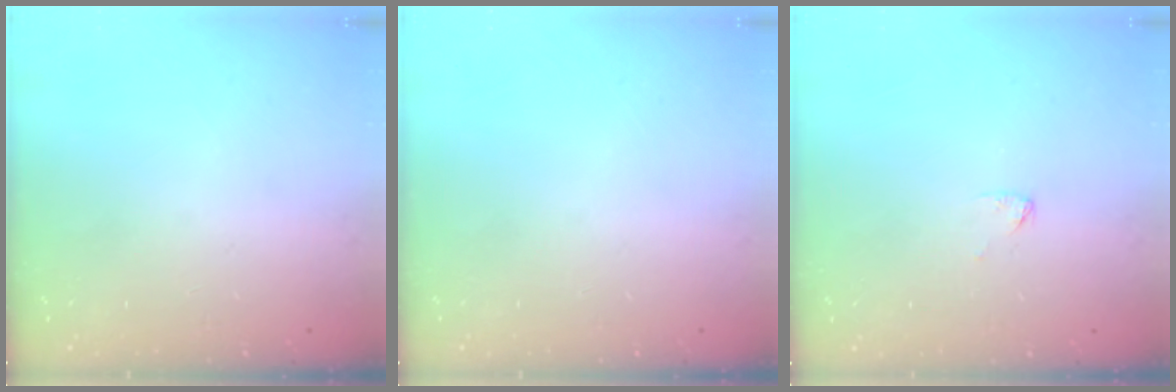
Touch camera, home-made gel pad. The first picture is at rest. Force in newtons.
{"total": 0.0}
{"total": 2.6, "press": 2.6, "slide": 0.2}